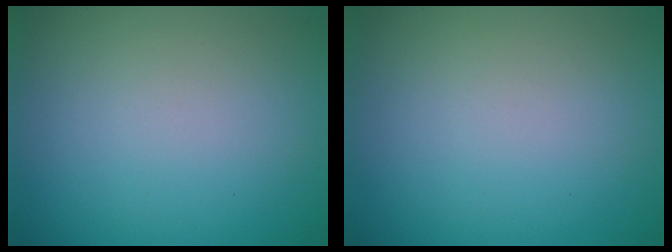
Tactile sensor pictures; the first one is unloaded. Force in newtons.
{"total": 0.0}